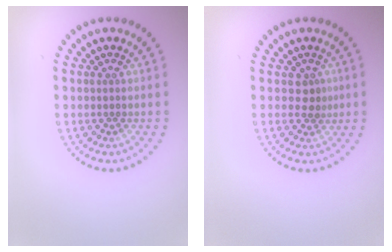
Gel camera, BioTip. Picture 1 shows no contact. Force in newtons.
{"total": 1.3, "press": 1.1, "slide": 0.7}